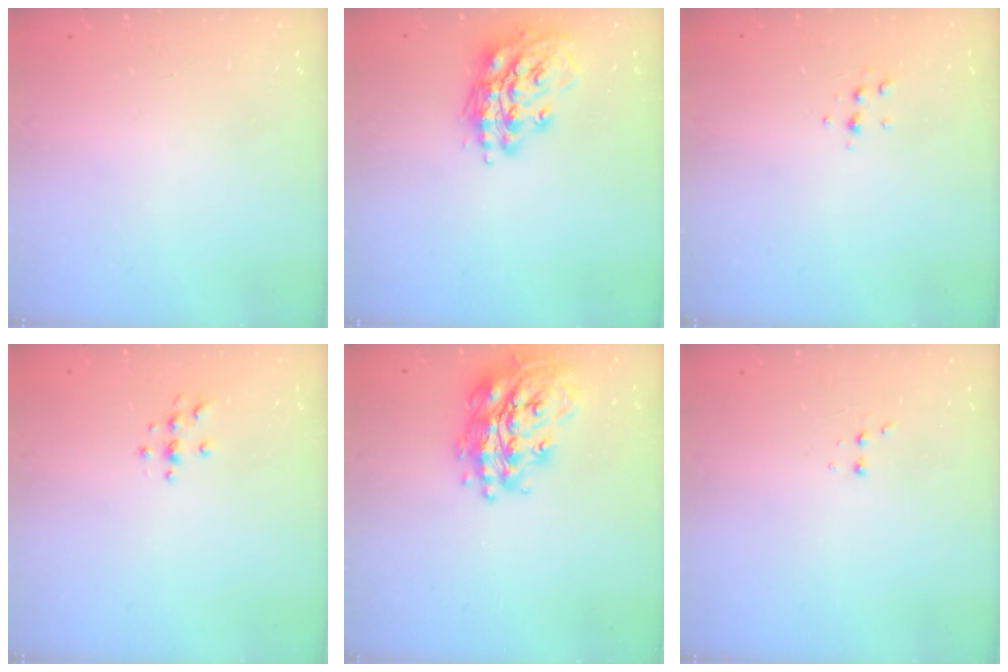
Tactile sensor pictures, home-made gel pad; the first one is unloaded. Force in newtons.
{"total": 14.9, "press": 14.9, "slide": 1.6}
{"total": 4.7, "press": 4.4, "slide": 1.6}
{"total": 3.8, "press": 3.8, "slide": 0.4}
{"total": 21.0, "press": 20.9, "slide": 1.5}
{"total": 2.5, "press": 2.4, "slide": 0.8}